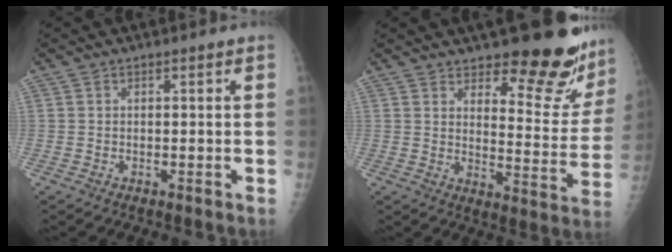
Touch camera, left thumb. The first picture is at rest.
{"total": 17.7, "force": [14.4, 5.7, 8.6], "torque": [-0.061, -0.118, 0.178]}